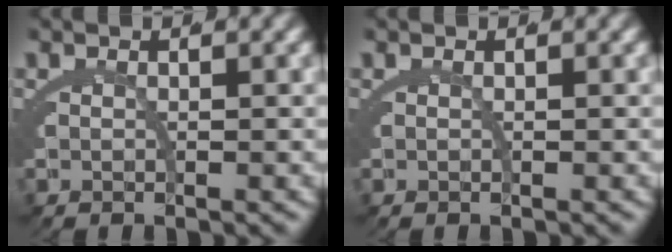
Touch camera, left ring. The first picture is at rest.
{"total": 0.0}